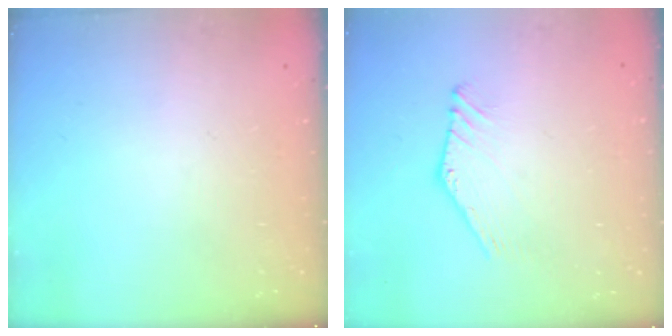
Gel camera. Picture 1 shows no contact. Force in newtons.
{"total": 2.0, "press": 2.0, "slide": 0.0}